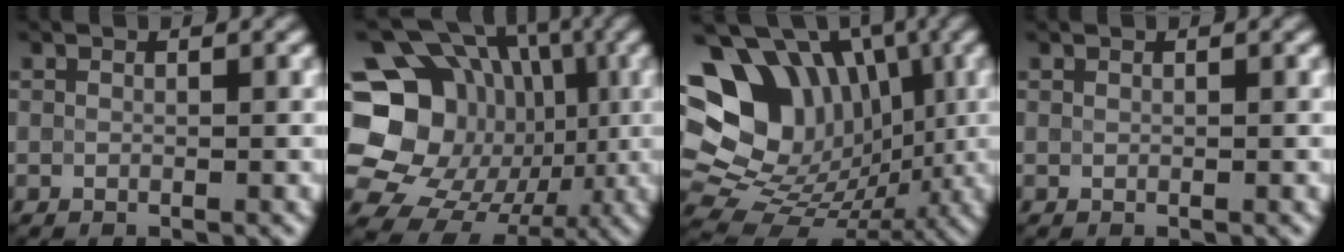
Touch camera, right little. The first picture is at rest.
{"total": 19.9, "force": [-0.6, 17.8, 8.9], "torque": [-0.158, 0.029, -0.028]}
{"total": 17.2, "force": [4.1, 14.2, 8.8], "torque": [-0.177, 0.032, 0.072]}
{"total": 0.0}